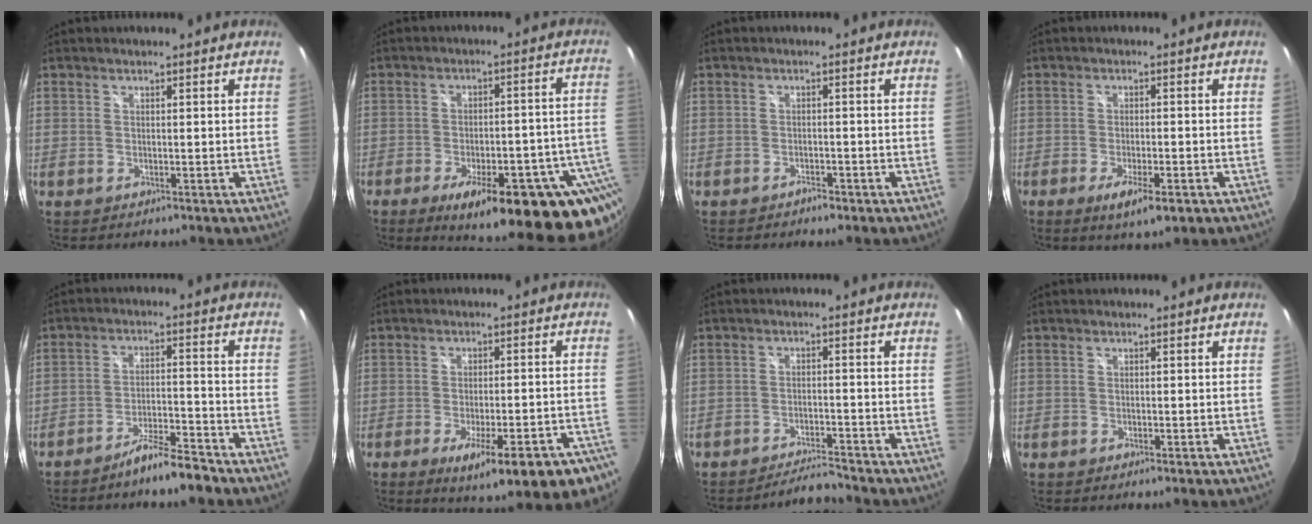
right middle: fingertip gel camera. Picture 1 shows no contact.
{"total": 25.8, "force": [-16.0, 7.5, 18.7], "torque": [-0.234, -0.020, -0.197]}
{"total": 1.6, "force": [-1.3, 0.8, 0.4], "torque": [-0.010, 0.000, -0.021]}
{"total": 6.1, "force": [-3.4, 1.6, 4.9], "torque": [-0.096, -0.019, -0.054]}
{"total": 7.2, "force": [-6.3, 0.5, 3.5], "torque": [-0.074, 0.005, -0.101]}
{"total": 16.7, "force": [-10.7, 4.0, 12.2], "torque": [-0.180, -0.044, -0.140]}
{"total": 4.9, "force": [-4.9, -0.2, 0.6], "torque": [-0.031, 0.003, -0.083]}
{"total": 0.6, "force": [-0.5, 0.2, 0.3], "torque": [-0.006, 0.000, -0.009]}